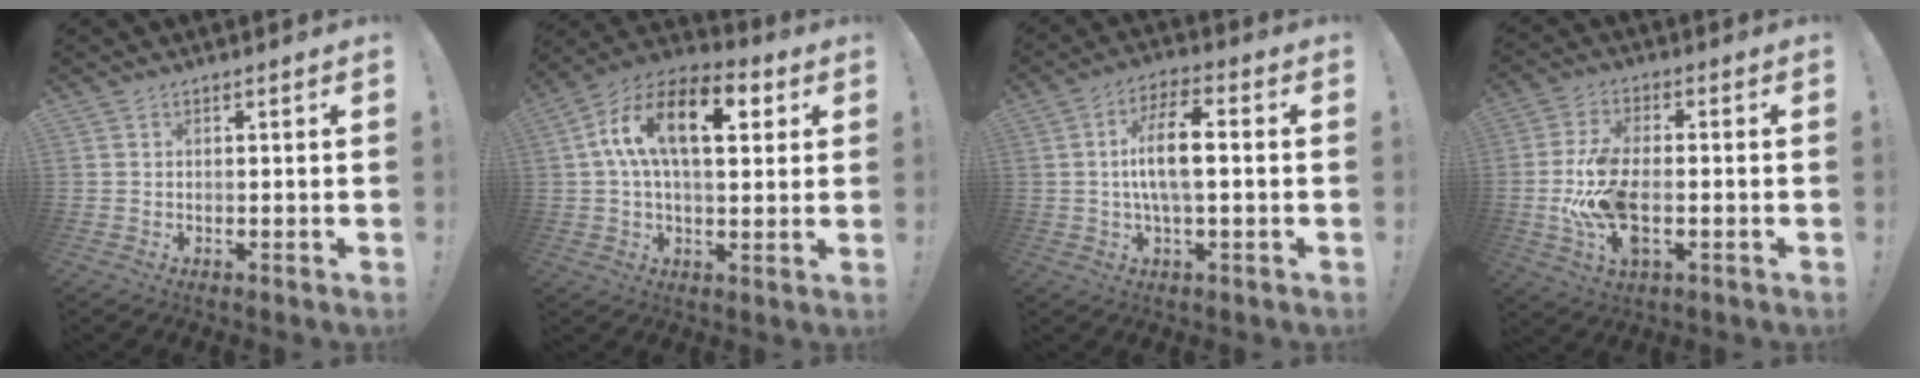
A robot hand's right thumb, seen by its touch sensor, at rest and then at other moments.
{"total": 17.9, "force": [4.9, 9.2, 14.6], "torque": [-0.253, 0.008, 0.077]}
{"total": 11.0, "force": [0.1, 3.7, 10.3], "torque": [-0.180, 0.006, -0.003]}
{"total": 14.4, "force": [-2.7, 7.6, 11.9], "torque": [-0.241, 0.000, -0.045]}